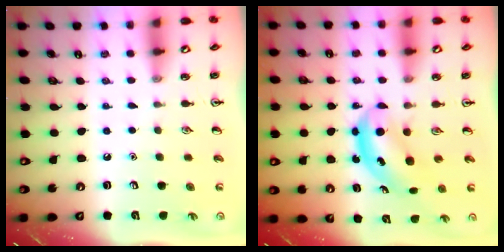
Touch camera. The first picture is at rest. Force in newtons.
{"total": 5.1, "press": 5.0, "slide": 0.7}